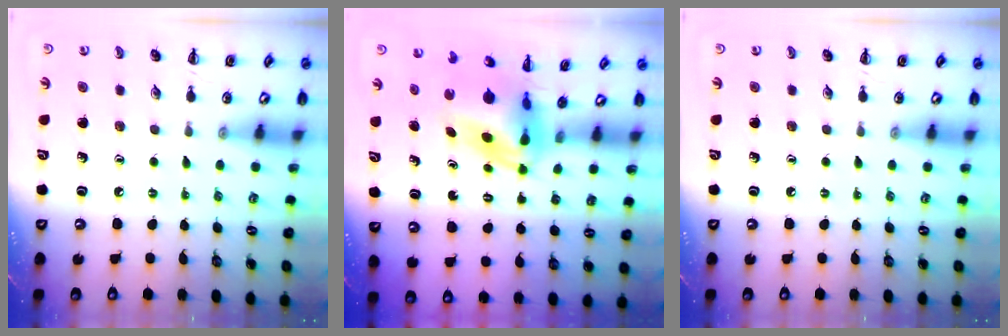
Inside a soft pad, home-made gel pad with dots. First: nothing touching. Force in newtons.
{"total": 6.0, "press": 5.7, "slide": 1.9}
{"total": 0.0}